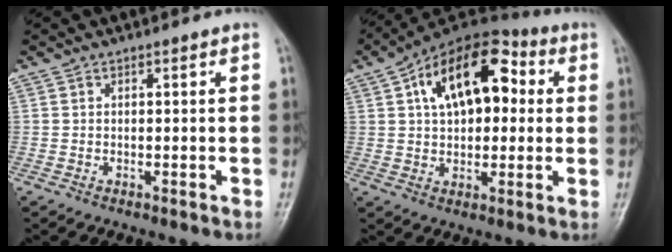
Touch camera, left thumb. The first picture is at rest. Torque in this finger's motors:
{"motor_torque": [0.14, 0.96, 0.74, 0.21, 0.33]}